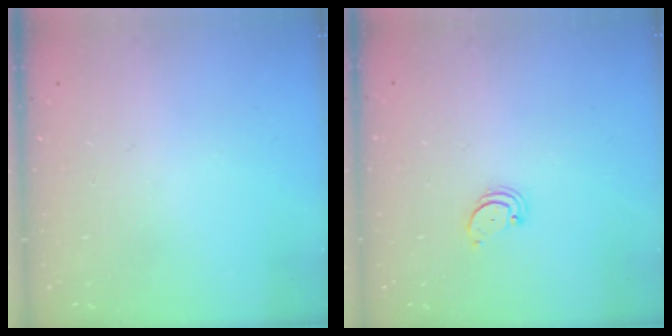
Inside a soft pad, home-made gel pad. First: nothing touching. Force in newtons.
{"total": 2.2, "press": 2.2, "slide": 0.2}